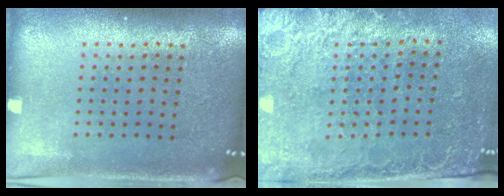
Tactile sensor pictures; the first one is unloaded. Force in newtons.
{"total": 2.6, "press": 2.3, "slide": 1.3}